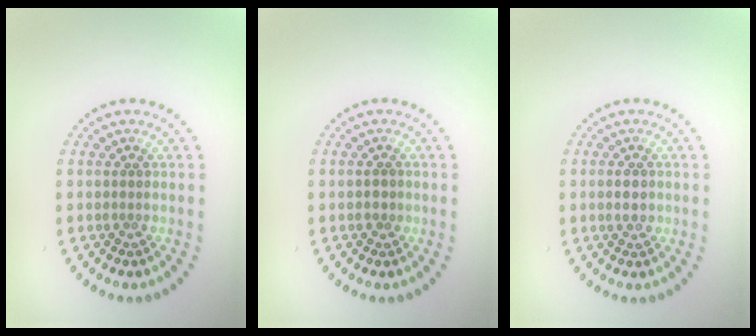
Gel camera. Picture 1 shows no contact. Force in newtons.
{"total": 0.9, "press": 0.9, "slide": 0.2}
{"total": 1.2, "press": 1.2, "slide": 0.1}